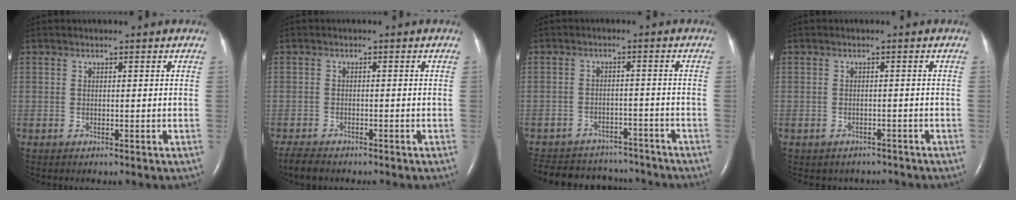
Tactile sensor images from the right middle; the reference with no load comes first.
{"total": 3.8, "force": [-3.2, 1.2, 1.6], "torque": [-0.032, -0.008, -0.050]}
{"total": 16.2, "force": [-14.5, 5.7, 4.4], "torque": [-0.113, 0.006, -0.192]}
{"total": 3.2, "force": [-2.7, 1.7, 0.1], "torque": [-0.005, 0.011, -0.032]}